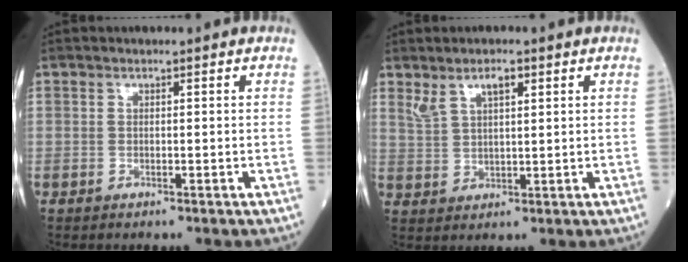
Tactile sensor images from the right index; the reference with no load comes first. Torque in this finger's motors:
{"motor_torque": [0.05, 0.11, 0.04, 0.04]}